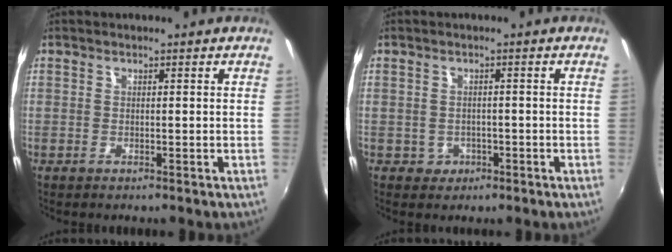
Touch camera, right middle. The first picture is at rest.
{"total": 2.5, "force": [-0.9, 2.3, 0.5], "torque": [-0.013, 0.003, -0.008]}